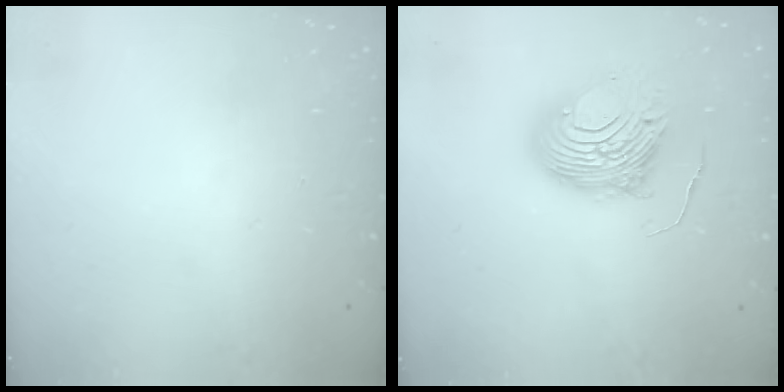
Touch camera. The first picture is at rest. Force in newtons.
{"total": 10.9, "press": 10.8, "slide": 1.3}